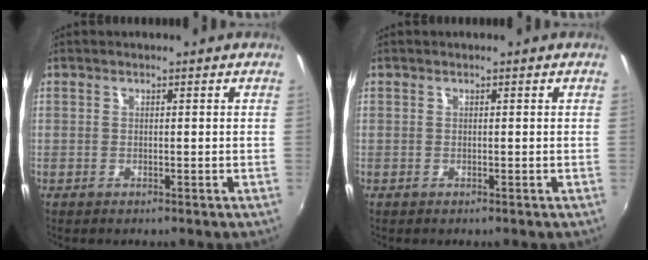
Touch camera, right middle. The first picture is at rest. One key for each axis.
{"total": 0.0}